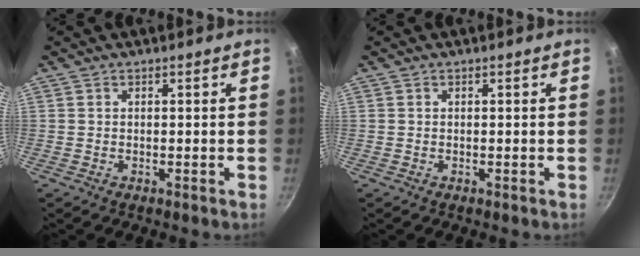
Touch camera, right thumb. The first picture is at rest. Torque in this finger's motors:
{"motor_torque": [-0.16, 0.16, 0.00, 0.00, 0.00]}